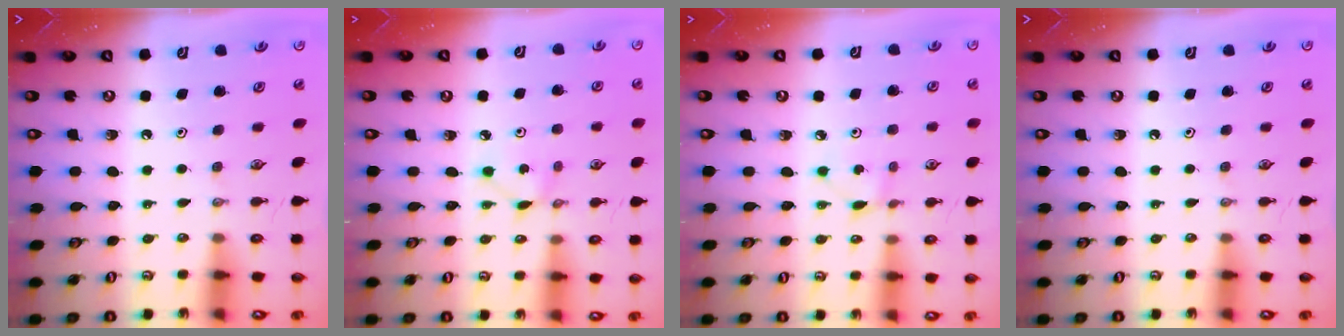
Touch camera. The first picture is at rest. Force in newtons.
{"total": 1.7, "press": 1.7, "slide": 0.3}
{"total": 1.2, "press": 1.2, "slide": 0.1}
{"total": 0.0}